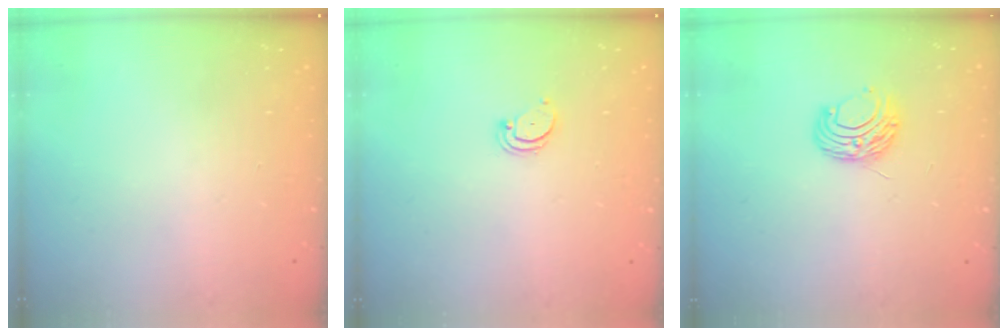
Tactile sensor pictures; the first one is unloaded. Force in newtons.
{"total": 1.8, "press": 1.8, "slide": 0.2}
{"total": 7.5, "press": 7.4, "slide": 0.6}